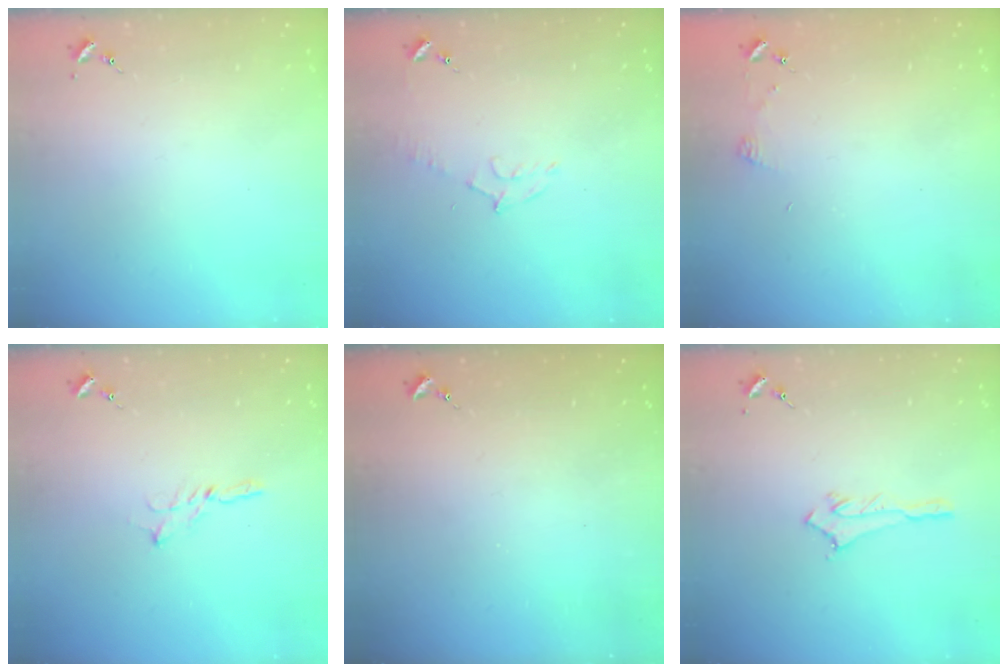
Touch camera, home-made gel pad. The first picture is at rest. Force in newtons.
{"total": 7.3, "press": 7.2, "slide": 0.9}
{"total": 3.9, "press": 3.9, "slide": 0.4}
{"total": 3.6, "press": 3.6, "slide": 0.1}
{"total": 0.0}
{"total": 2.8, "press": 2.8, "slide": 0.3}